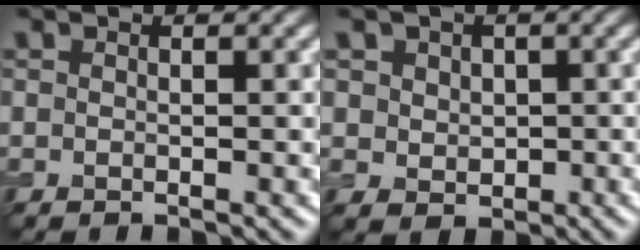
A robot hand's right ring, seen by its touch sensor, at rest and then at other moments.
{"total": 3.2, "force": [0.9, 2.8, 1.4], "torque": [-0.025, 0.007, 0.015]}